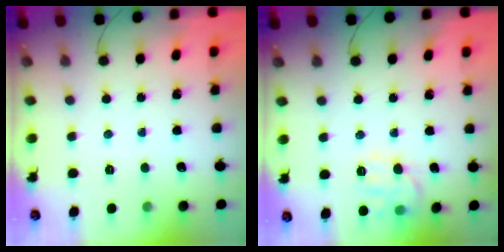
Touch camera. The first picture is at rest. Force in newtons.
{"total": 11.1, "press": 11.1, "slide": 0.4}